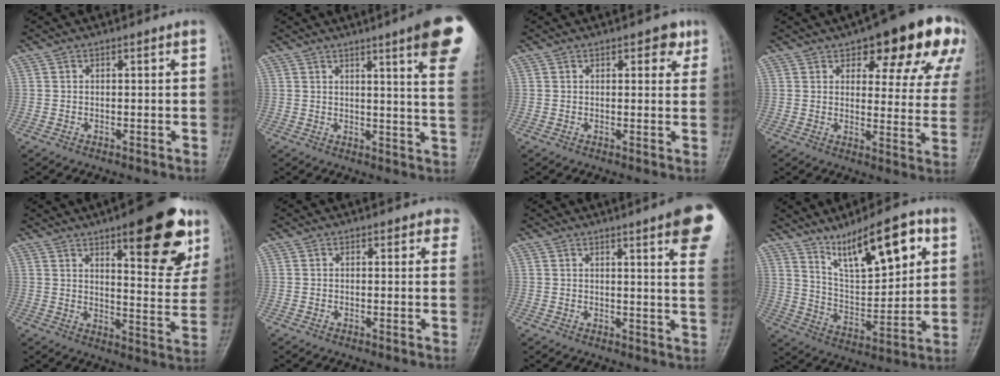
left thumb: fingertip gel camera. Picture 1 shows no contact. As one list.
[{"total": 14.3, "force": [8.0, 1.1, 11.8], "torque": [-0.130, -0.032, 0.084]}, {"total": 3.5, "force": [1.8, 1.8, 2.3], "torque": [-0.009, -0.004, 0.017]}, {"total": 20.4, "force": [11.6, 7.8, 14.8], "torque": [-0.136, -0.029, 0.137]}, {"total": 20.2, "force": [11.2, 6.5, 15.5], "torque": [-0.160, -0.048, 0.152]}, {"total": 2.3, "force": [1.6, 1.4, 0.8], "torque": [0.021, -0.003, 0.007]}, {"total": 12.6, "force": [7.0, 1.6, 10.4], "torque": [-0.109, -0.022, 0.071]}, {"total": 16.1, "force": [8.8, 5.5, 12.2], "torque": [-0.168, -0.039, 0.159]}]